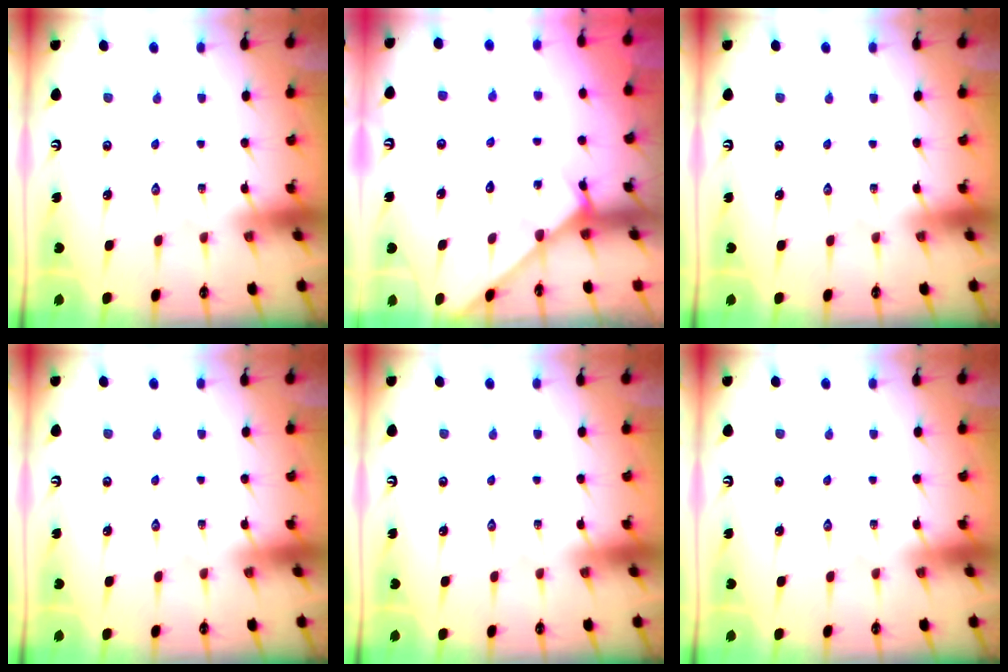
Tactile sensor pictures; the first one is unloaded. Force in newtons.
{"total": 4.3, "press": 4.3, "slide": 0.4}
{"total": 0.0}
{"total": 0.0}
{"total": 0.0}
{"total": 0.0}